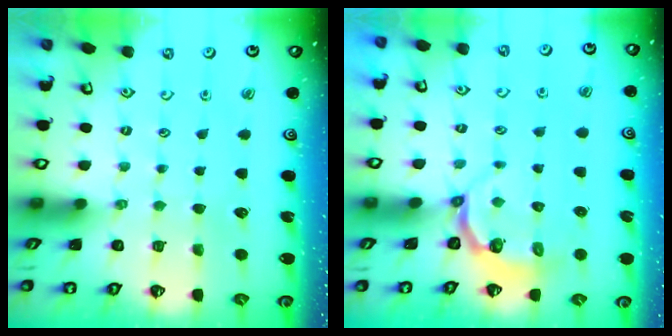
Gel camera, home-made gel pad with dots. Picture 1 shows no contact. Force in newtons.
{"total": 3.9, "press": 2.8, "slide": 2.7}